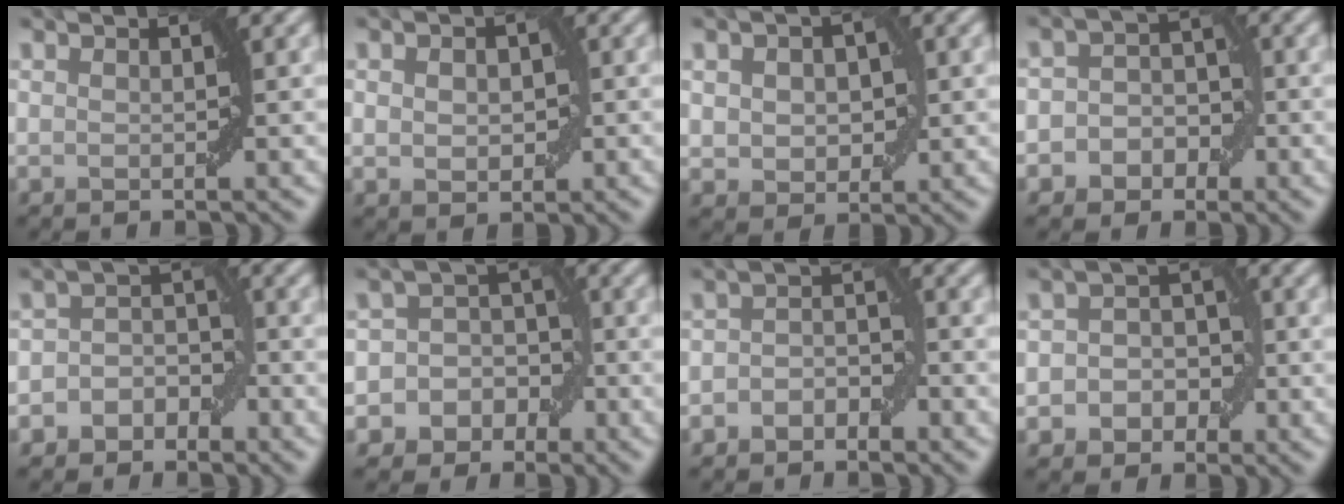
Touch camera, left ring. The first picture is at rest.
{"total": 2.4, "force": [0.1, 1.6, 1.8], "torque": [-0.029, 0.002, 0.001]}
{"total": 3.9, "force": [0.5, 2.8, 2.7], "torque": [-0.043, 0.003, 0.007]}
{"total": 3.9, "force": [-1.2, 3.4, 1.6], "torque": [0.013, 0.011, -0.033]}
{"total": 3.2, "force": [-1.6, 2.5, 1.0], "torque": [0.023, 0.011, -0.039]}
{"total": 6.9, "force": [-2.6, 6.2, 1.2], "torque": [-0.004, 0.023, -0.068]}
{"total": 2.3, "force": [-1.3, 1.5, 1.1], "torque": [-0.015, 0.009, -0.027]}
{"total": 3.8, "force": [-1.0, 3.2, 1.7], "torque": [0.009, 0.006, -0.028]}